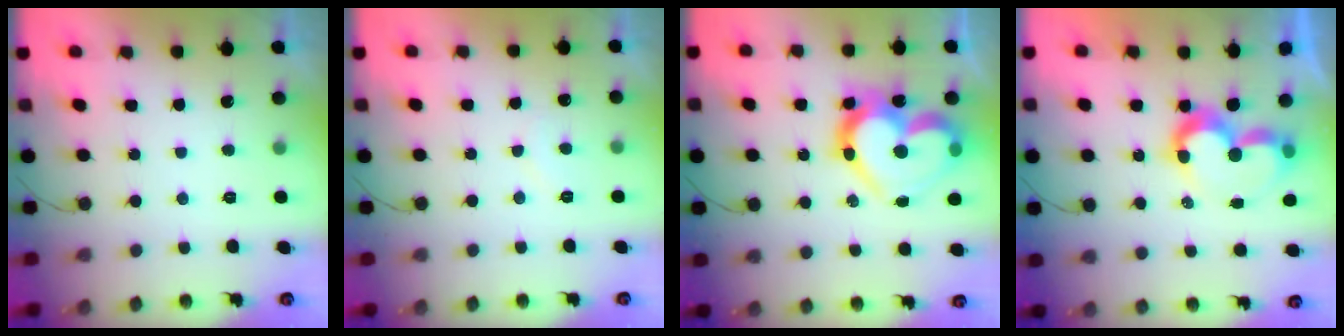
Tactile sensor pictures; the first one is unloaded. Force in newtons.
{"total": 4.8, "press": 4.8, "slide": 0.4}
{"total": 21.4, "press": 21.3, "slide": 2.6}
{"total": 9.4, "press": 9.4, "slide": 0.9}